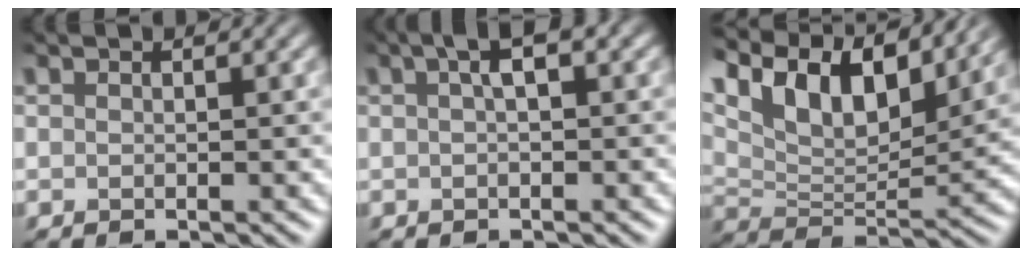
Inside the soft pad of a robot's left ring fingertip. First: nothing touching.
{"total": 2.0, "force": [0.6, 0.2, 1.9], "torque": [-0.028, 0.010, 0.008]}
{"total": 11.7, "force": [7.9, 4.4, 7.4], "torque": [-0.139, 0.021, 0.136]}